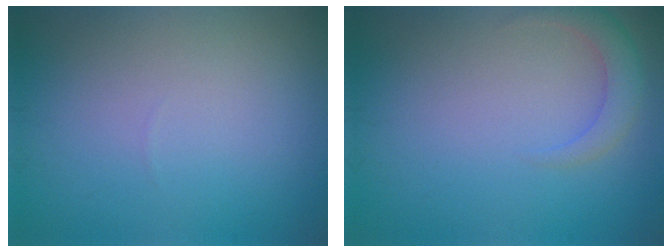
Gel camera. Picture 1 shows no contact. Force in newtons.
{"total": 2.4, "press": 2.4, "slide": 0.3}